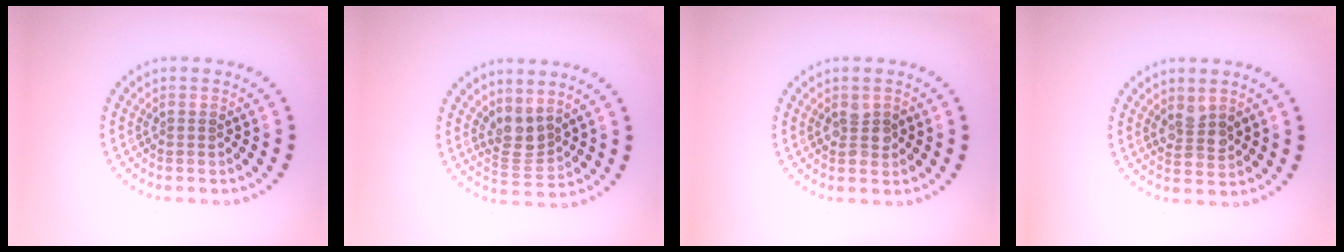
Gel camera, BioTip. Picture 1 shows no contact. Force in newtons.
{"total": 2.7, "press": 2.1, "slide": 1.7}
{"total": 1.8, "press": 1.7, "slide": 0.2}
{"total": 2.3, "press": 2.2, "slide": 0.6}